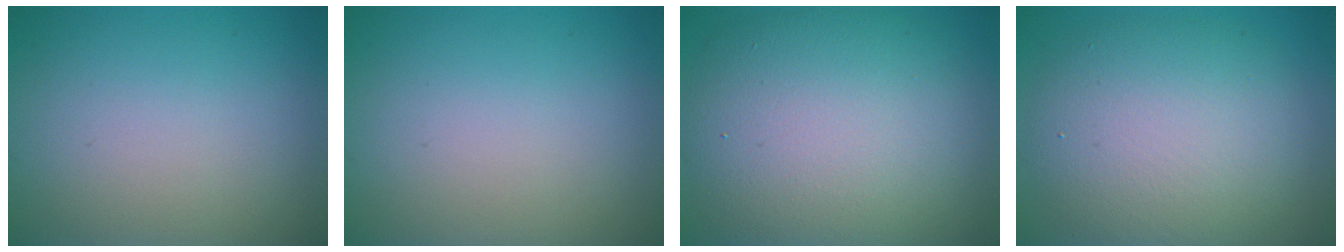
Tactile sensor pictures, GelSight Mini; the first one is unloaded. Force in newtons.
{"total": 0.0}
{"total": 12.1, "press": 12.0, "slide": 0.9}
{"total": 8.1, "press": 8.0, "slide": 1.0}